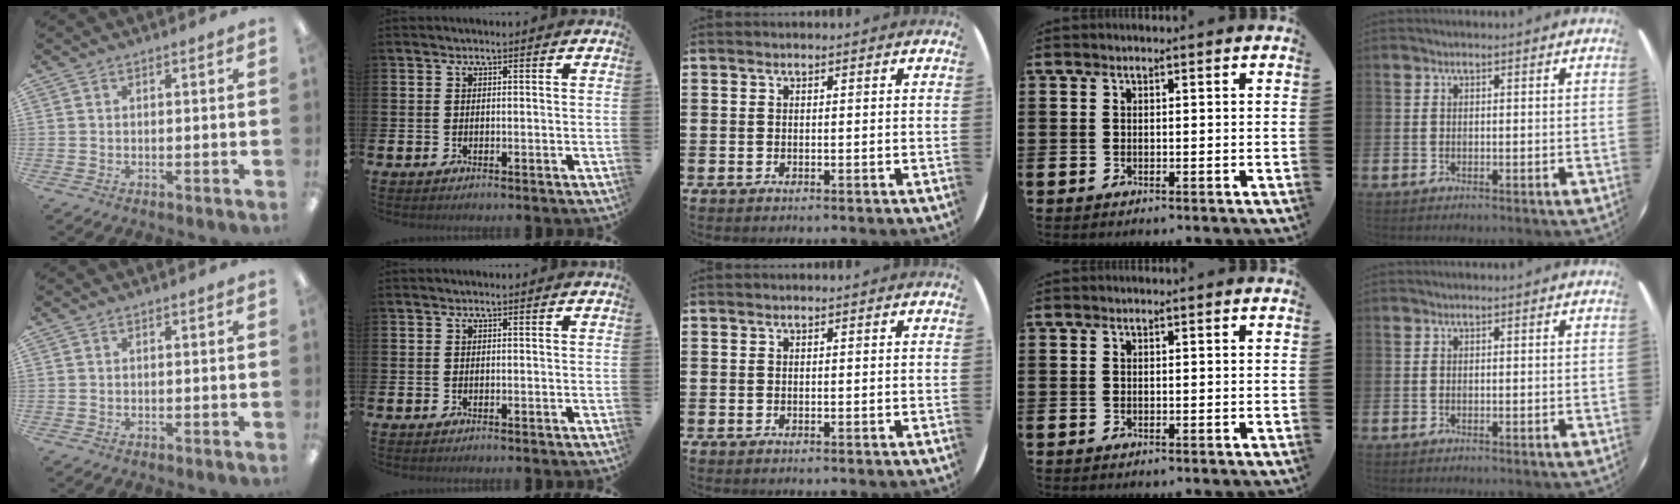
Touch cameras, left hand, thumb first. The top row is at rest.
{}